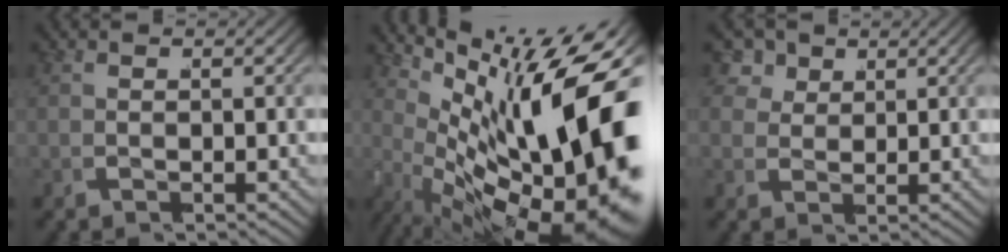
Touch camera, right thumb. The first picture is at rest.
{"total": 17.8, "force": [-1.9, 9.8, 14.7], "torque": [-0.255, -0.060, 0.000]}
{"total": 1.7, "force": [1.2, 1.3, 0.1], "torque": [-0.013, -0.004, 0.022]}